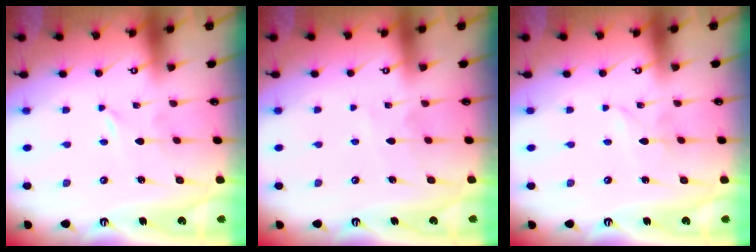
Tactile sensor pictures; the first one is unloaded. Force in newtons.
{"total": 4.4, "press": 4.4, "slide": 0.4}
{"total": 2.1, "press": 2.1, "slide": 0.2}